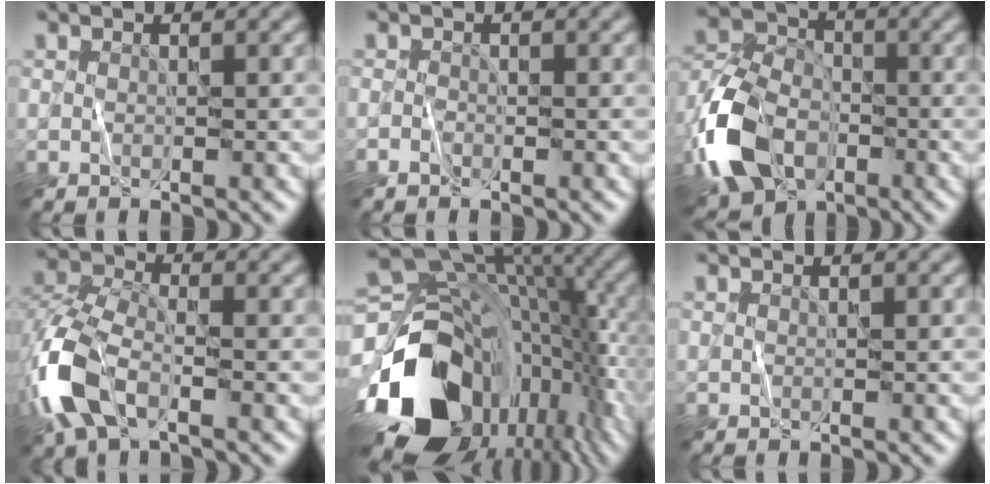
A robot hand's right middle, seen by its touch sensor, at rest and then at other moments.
{"total": 0.6, "force": [-0.6, 0.2, 0.0], "torque": [0.000, 0.004, -0.013]}
{"total": 9.7, "force": [-4.5, 6.3, 5.9], "torque": [-0.129, 0.001, -0.104]}
{"total": 7.9, "force": [-3.5, 4.2, 5.7], "torque": [-0.141, -0.003, -0.084]}
{"total": 18.2, "force": [-6.6, 12.2, 11.7], "torque": [-0.244, -0.046, -0.101]}
{"total": 0.0}